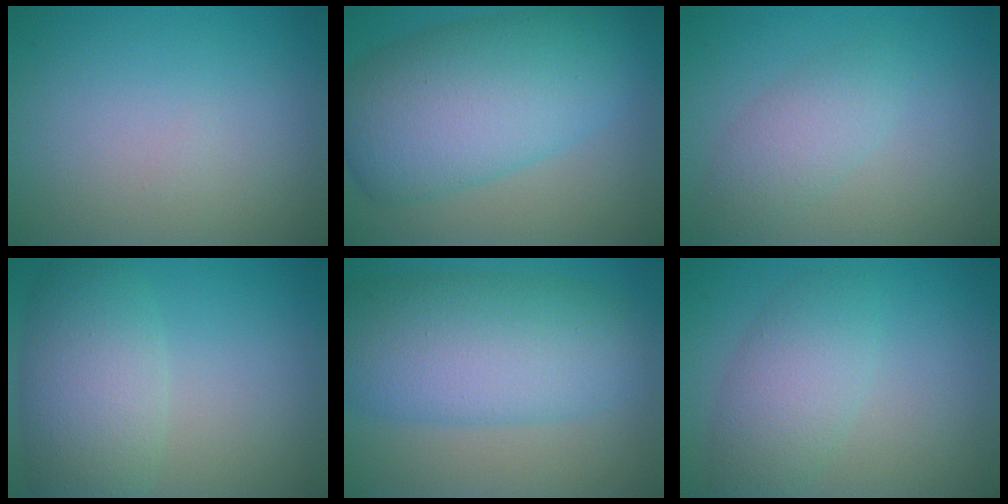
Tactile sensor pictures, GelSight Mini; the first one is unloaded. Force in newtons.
{"total": 10.7, "press": 10.7, "slide": 0.3}
{"total": 2.8, "press": 2.8, "slide": 0.2}
{"total": 6.0, "press": 6.0, "slide": 0.3}
{"total": 9.5, "press": 9.5, "slide": 0.5}
{"total": 4.1, "press": 4.1, "slide": 0.1}